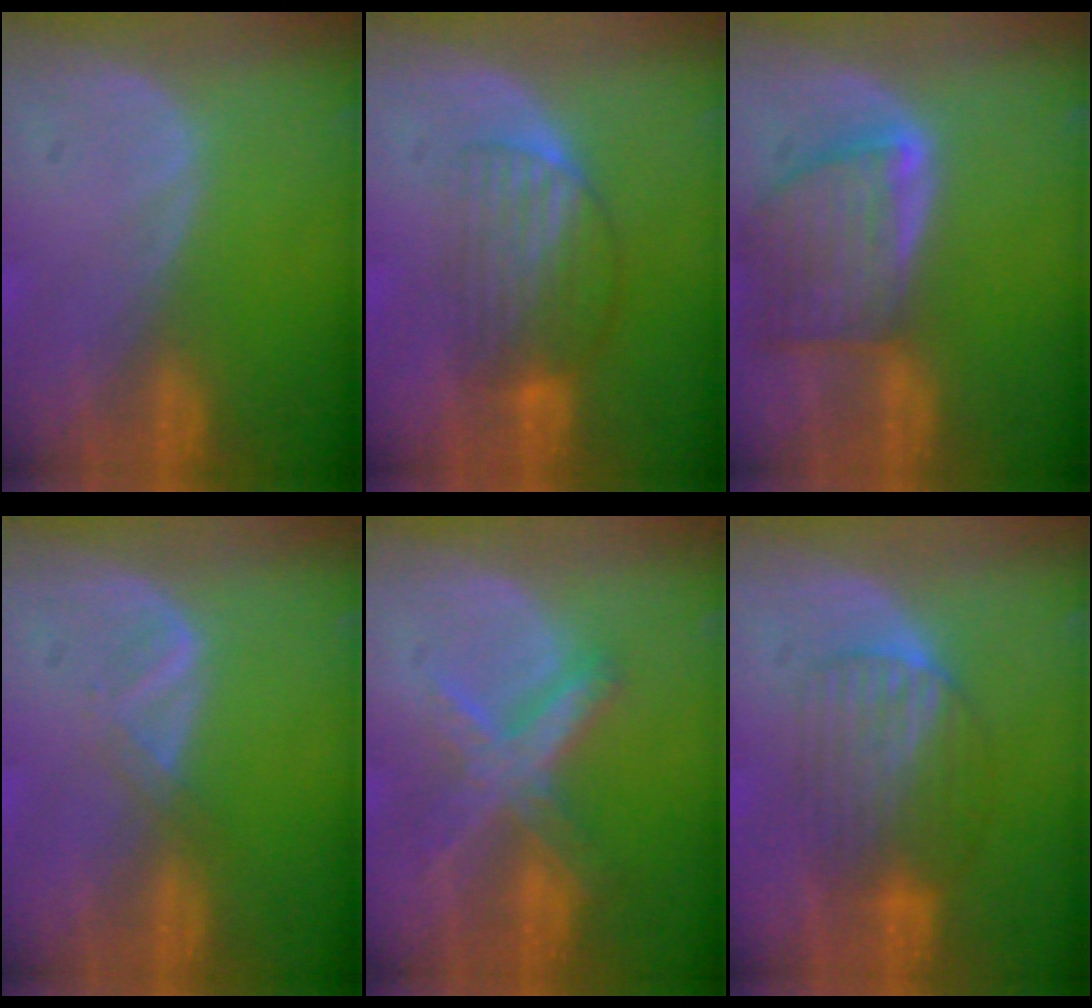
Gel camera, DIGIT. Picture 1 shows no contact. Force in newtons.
{"total": 6.6, "press": 5.8, "slide": 3.3}
{"total": 8.1, "press": 7.3, "slide": 3.5}
{"total": 1.8, "press": 1.7, "slide": 0.3}
{"total": 7.2, "press": 6.1, "slide": 3.7}
{"total": 6.3, "press": 6.2, "slide": 1.1}